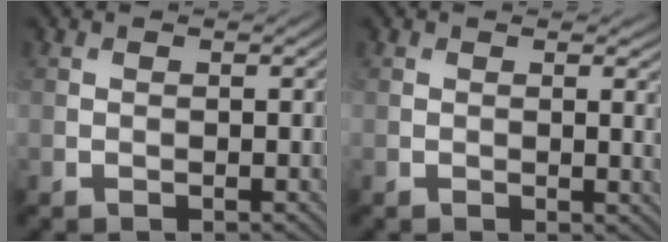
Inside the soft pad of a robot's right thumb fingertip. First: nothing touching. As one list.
[{"total": 2.5, "force": [0.2, 0.6, 2.4], "torque": [-0.034, -0.003, 0.003]}]